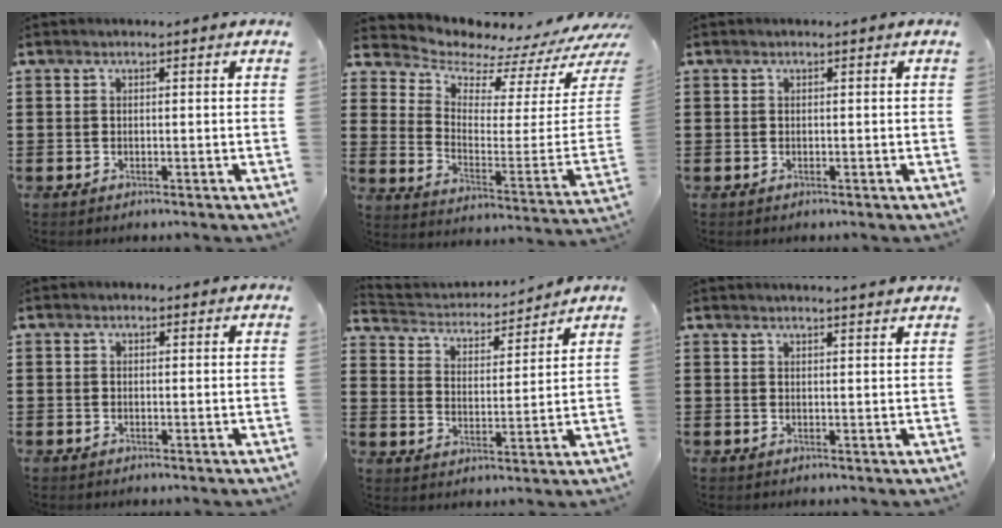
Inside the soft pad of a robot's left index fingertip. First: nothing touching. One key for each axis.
{"total": 4.4, "fx": 4.1, "fy": 1.4, "fz": 0.7, "tx": -0.032, "ty": -0.066, "tz": 0.064}
{"total": 0.0}
{"total": 0.8, "fx": 0.1, "fy": 0.8, "fz": 0.2, "tx": -0.006, "ty": 0.007, "tz": 0.002}
{"total": 3.1, "fx": 3.0, "fy": 0.7, "fz": 0.1, "tx": -0.024, "ty": -0.026, "tz": 0.044}
{"total": 1.9, "fx": 1.9, "fy": -0.3, "fz": 0.3, "tx": -0.008, "ty": -0.004, "tz": 0.037}